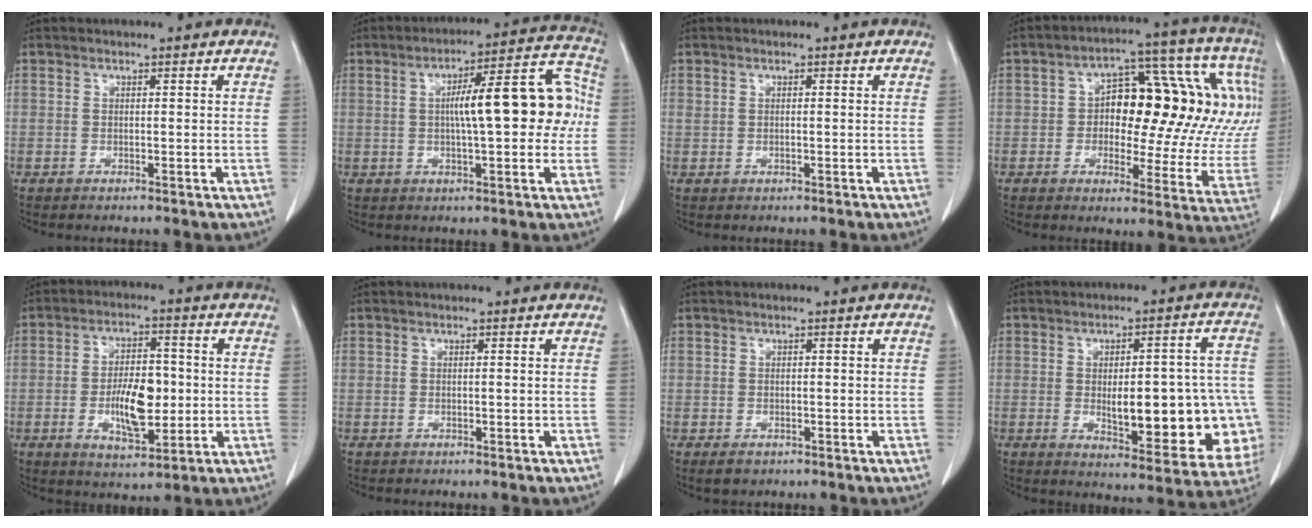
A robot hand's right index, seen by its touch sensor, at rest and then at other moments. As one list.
[{"total": 14.5, "force": [1.0, 3.6, 14.0], "torque": [-0.188, 0.047, 0.013]}, {"total": 0.6, "force": [0.1, 0.4, 0.4], "torque": [-0.011, 0.007, 0.005]}, {"total": 21.7, "force": [3.4, 9.3, 19.3], "torque": [-0.217, 0.053, 0.046]}, {"total": 9.3, "force": [-1.3, 4.0, 8.3], "torque": [-0.149, 0.004, -0.018]}, {"total": 0.0}, {"total": 1.8, "force": [-0.8, 1.5, 0.6], "torque": [-0.004, 0.001, -0.006]}, {"total": 19.1, "force": [-2.8, 6.8, 17.6], "torque": [-0.157, 0.029, -0.007]}]